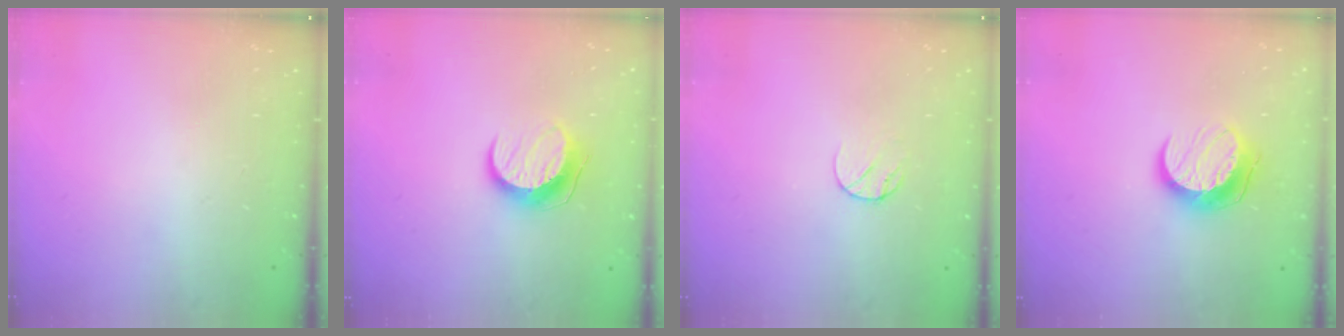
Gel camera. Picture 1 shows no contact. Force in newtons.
{"total": 9.5, "press": 9.5, "slide": 0.2}
{"total": 5.9, "press": 5.9, "slide": 0.6}
{"total": 10.5, "press": 10.5, "slide": 0.4}